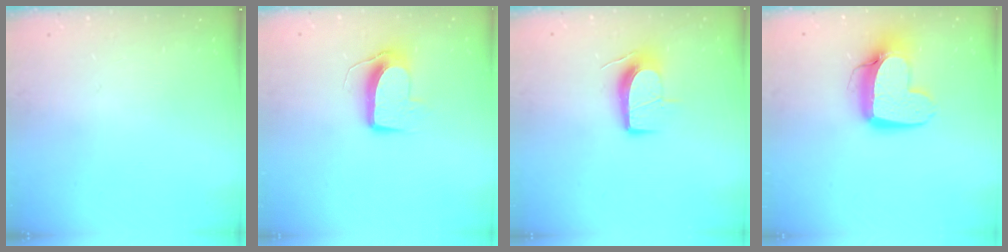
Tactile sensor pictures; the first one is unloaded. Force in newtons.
{"total": 9.7, "press": 9.7, "slide": 0.6}
{"total": 9.8, "press": 9.8, "slide": 0.7}
{"total": 13.0, "press": 12.9, "slide": 1.4}